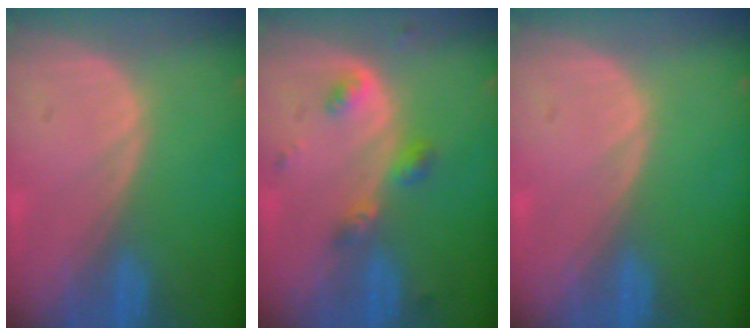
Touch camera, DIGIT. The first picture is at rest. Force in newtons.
{"total": 4.2, "press": 3.9, "slide": 1.5}
{"total": 0.0}